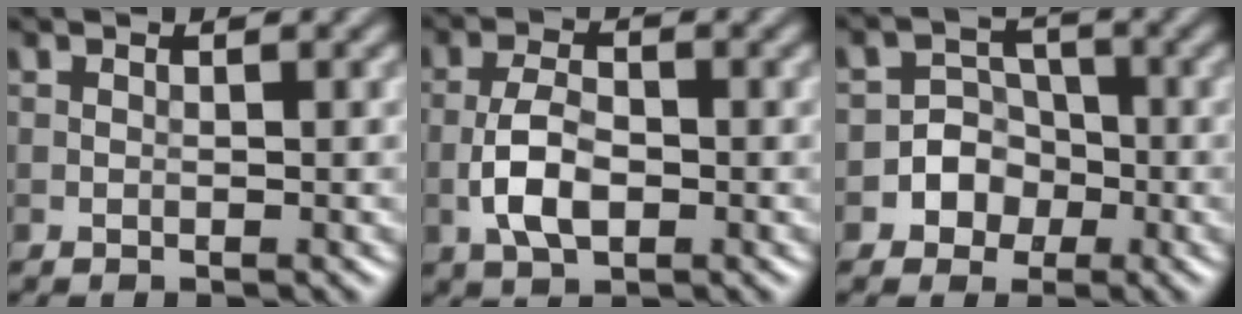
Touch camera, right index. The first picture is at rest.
{"total": 4.1, "force": [-1.2, 2.0, 3.3], "torque": [-0.064, 0.002, -0.029]}
{"total": 4.0, "force": [-1.6, 3.6, 0.9], "torque": [0.022, 0.011, -0.046]}